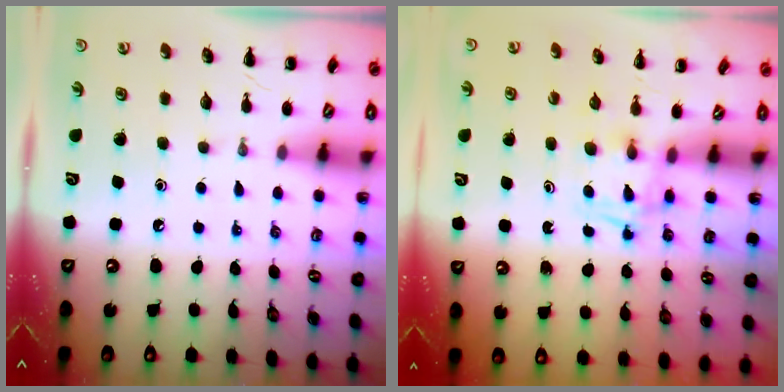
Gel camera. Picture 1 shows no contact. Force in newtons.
{"total": 2.5, "press": 2.3, "slide": 1.0}